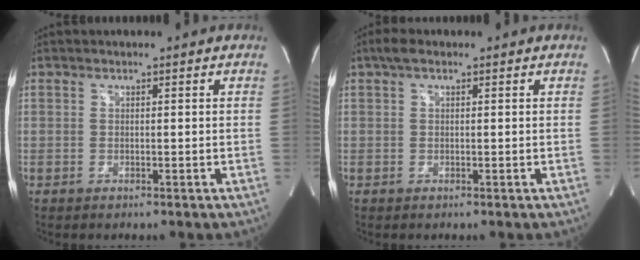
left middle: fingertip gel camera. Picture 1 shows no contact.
{"total": 2.2, "force": [1.3, 0.8, 1.6], "torque": [-0.036, 0.023, 0.025]}